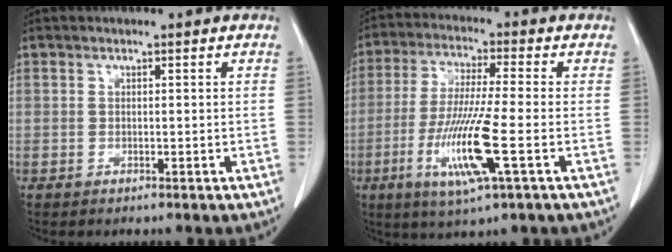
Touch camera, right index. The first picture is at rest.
{"total": 11.9, "force": [-3.7, 0.0, 11.3], "torque": [-0.231, -0.021, -0.074]}